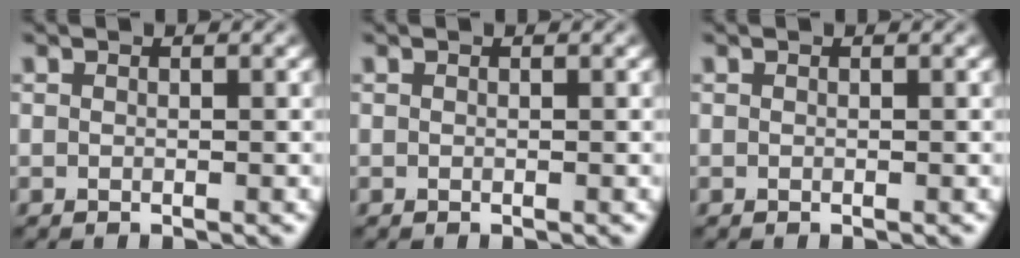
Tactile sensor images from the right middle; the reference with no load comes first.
{"total": 0.0}
{"total": 0.0}